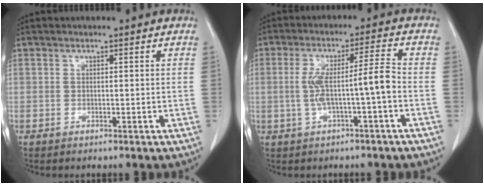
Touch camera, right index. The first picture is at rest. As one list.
[{"total": 7.2, "force": [-1.3, -0.2, 7.1], "torque": [-0.135, 0.024, -0.016]}]